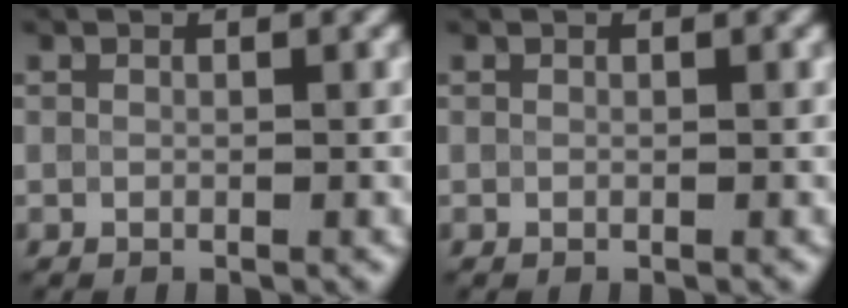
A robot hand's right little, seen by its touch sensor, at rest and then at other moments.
{"total": 0.0}